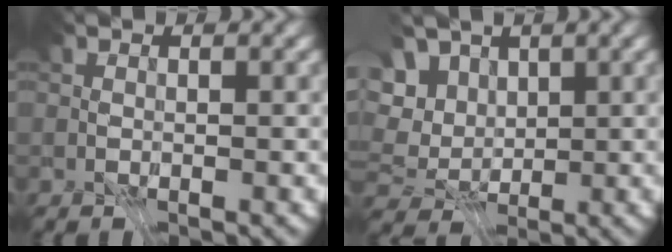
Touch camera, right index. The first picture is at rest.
{"total": 5.7, "force": [1.5, 4.0, 3.7], "torque": [-0.080, 0.009, 0.024]}